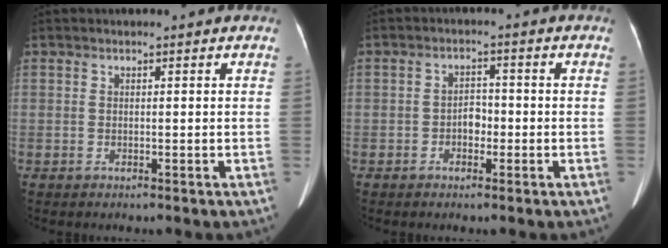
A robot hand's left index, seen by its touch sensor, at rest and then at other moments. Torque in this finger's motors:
{"motor_torque": [0.17, 0.11, 0.04, 0.05]}